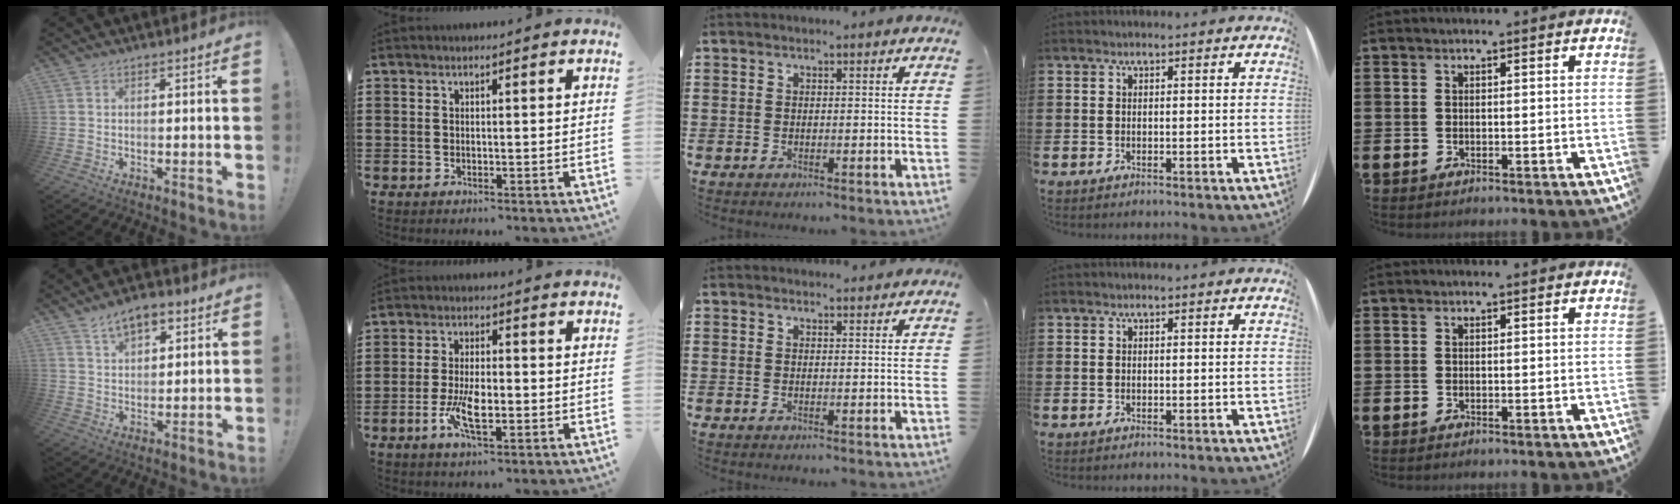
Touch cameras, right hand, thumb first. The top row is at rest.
{"thumb": {"total": 7.5, "force": [4.4, 4.3, 4.4], "torque": [-0.064, -0.013, 0.079]}, "index": {"total": 6.4, "force": [-2.0, 2.3, 5.6], "torque": [-0.119, -0.005, -0.039]}, "middle": {"total": 1.2, "force": [1.2, 0.0, 0.1], "torque": [0.004, -0.003, 0.021]}}